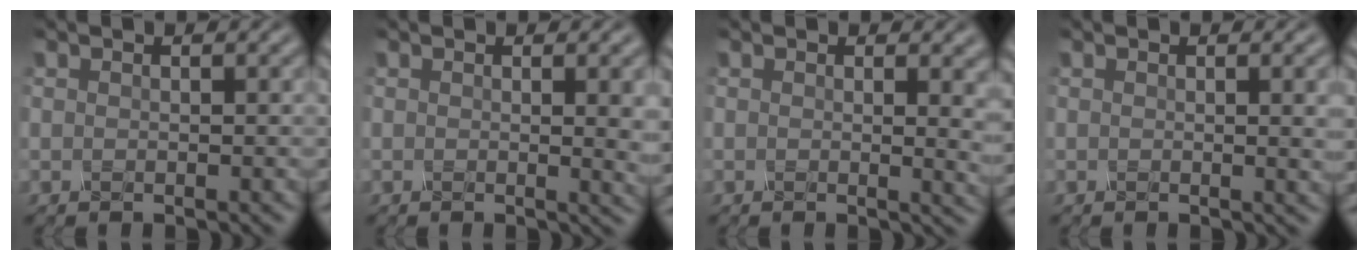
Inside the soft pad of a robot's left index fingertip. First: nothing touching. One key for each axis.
{"total": 3.6, "fx": 0.4, "fy": 1.1, "fz": 3.4, "tx": -0.031, "ty": 0.000, "tz": 0.003}
{"total": 4.0, "fx": 0.7, "fy": 1.6, "fz": 3.6, "tx": -0.023, "ty": 0.000, "tz": 0.010}
{"total": 3.1, "fx": 0.4, "fy": 1.0, "fz": 2.9, "tx": -0.026, "ty": 0.003, "tz": 0.001}